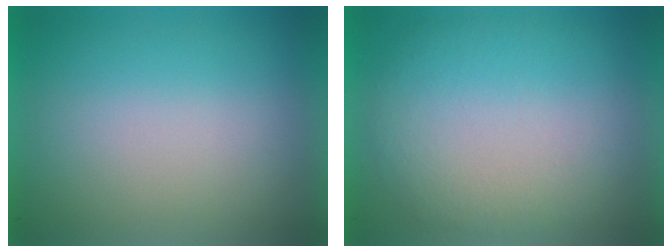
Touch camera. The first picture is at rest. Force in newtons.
{"total": 2.2}